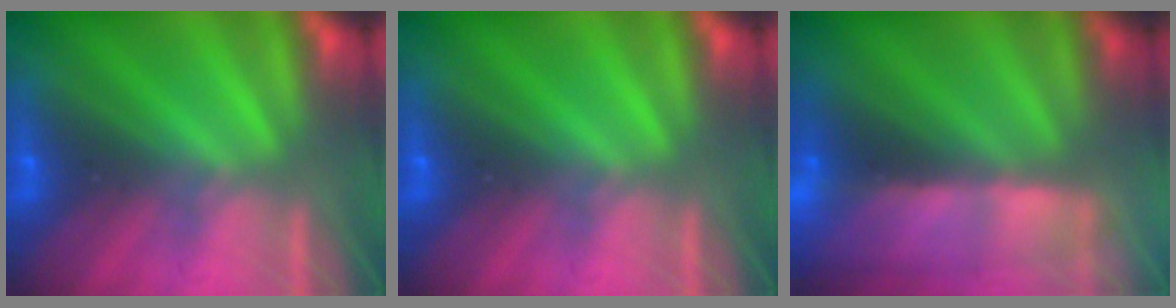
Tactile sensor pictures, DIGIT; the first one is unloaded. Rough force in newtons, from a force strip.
{"total": 0.0}
{"total": 6.5}